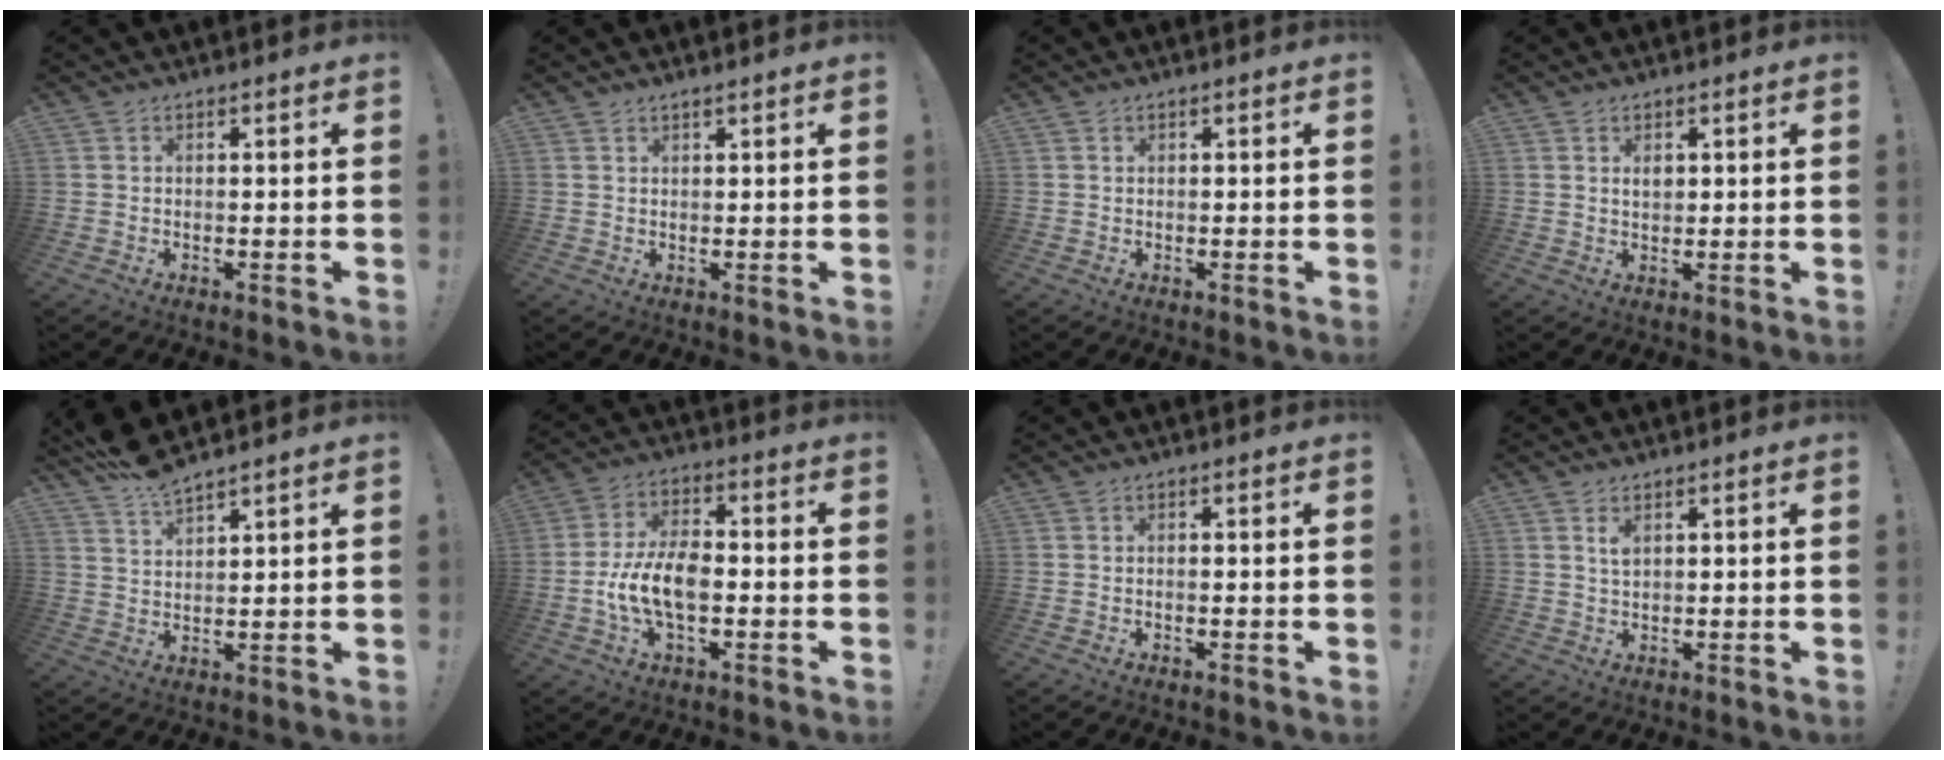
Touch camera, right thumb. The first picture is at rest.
{"total": 1.3, "force": [1.2, 0.2, 0.2], "torque": [0.004, -0.005, 0.022]}
{"total": 0.7, "force": [0.6, 0.4, 0.1], "torque": [-0.001, 0.000, 0.012]}
{"total": 2.4, "force": [1.2, 1.7, 1.3], "torque": [-0.010, -0.005, 0.017]}
{"total": 6.3, "force": [5.8, 0.9, 2.2], "torque": [-0.049, -0.032, 0.107]}
{"total": 12.1, "force": [-2.6, 6.5, 9.9], "torque": [-0.187, 0.004, -0.047]}
{"total": 0.0}
{"total": 2.6, "force": [1.5, 1.6, 1.4], "torque": [-0.014, -0.008, 0.023]}